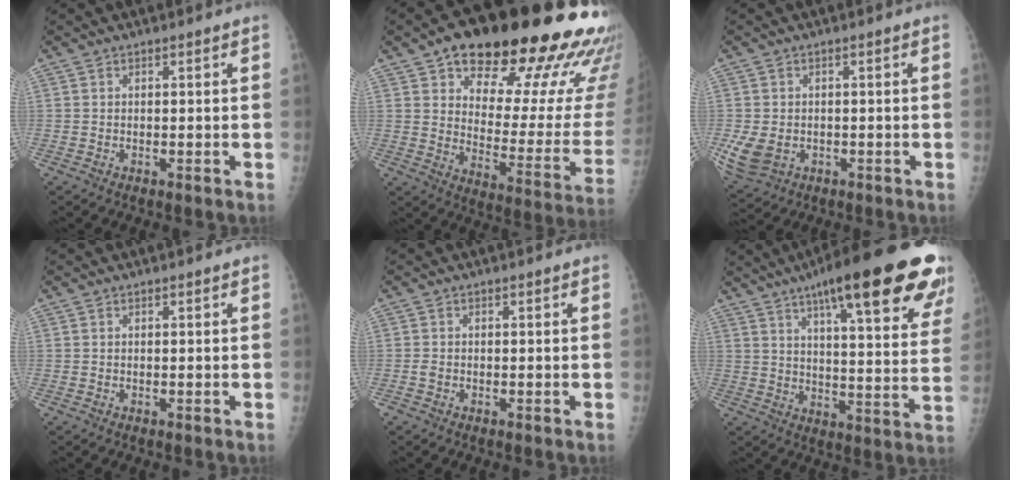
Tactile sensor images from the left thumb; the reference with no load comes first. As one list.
[{"total": 30.8, "force": [18.2, 12.8, 21.3], "torque": [-0.250, -0.043, 0.249]}, {"total": 7.0, "force": [-1.7, 5.4, 4.2], "torque": [-0.083, -0.004, -0.017]}, {"total": 0.0}, {"total": 1.0, "force": [-0.4, 0.6, 0.6], "torque": [-0.014, 0.000, -0.010]}, {"total": 28.8, "force": [17.7, 6.4, 21.8], "torque": [-0.262, -0.032, 0.237]}]